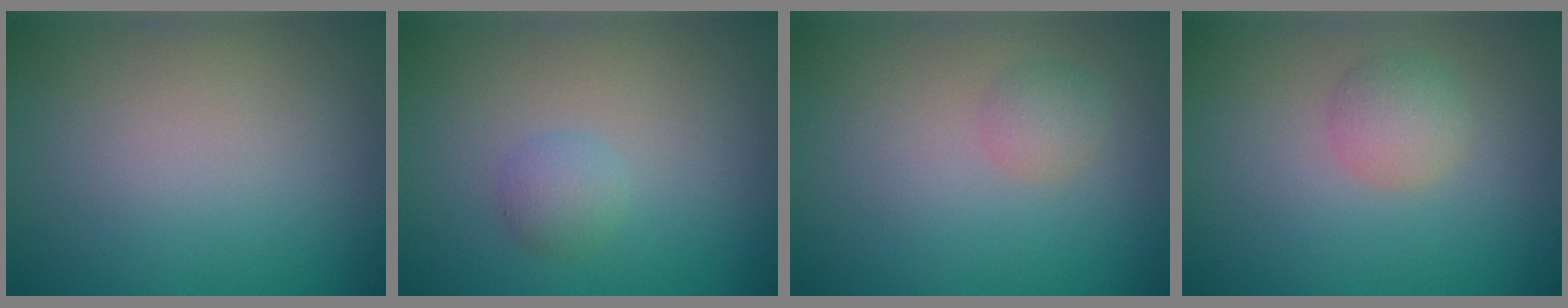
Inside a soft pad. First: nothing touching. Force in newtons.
{"total": 1.6, "press": 1.6, "slide": 0.0}
{"total": 1.4, "press": 1.4, "slide": 0.1}
{"total": 2.3, "press": 2.3, "slide": 0.1}